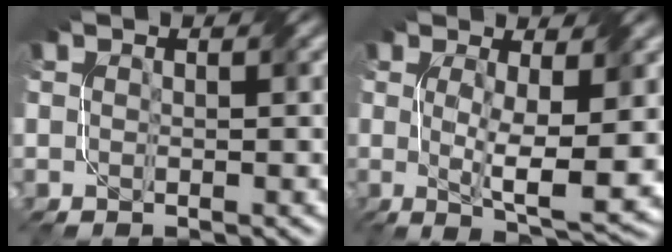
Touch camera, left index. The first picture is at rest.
{"total": 6.4, "force": [0.2, 1.4, 6.2], "torque": [-0.103, -0.013, 0.009]}